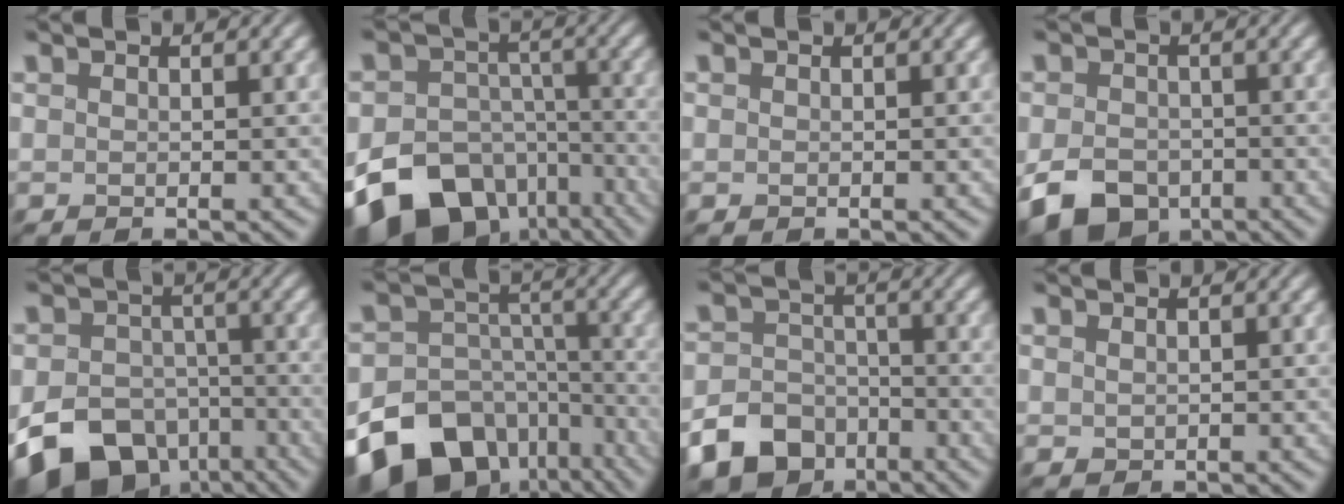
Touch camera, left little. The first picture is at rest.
{"total": 16.2, "force": [-9.9, 11.0, 6.6], "torque": [-0.129, -0.044, -0.157]}
{"total": 0.0}
{"total": 7.5, "force": [-4.1, 5.1, 3.7], "torque": [-0.066, -0.022, -0.082]}
{"total": 13.0, "force": [-7.8, 8.8, 5.6], "torque": [-0.099, -0.038, -0.134]}
{"total": 19.2, "force": [-12.3, 12.9, 7.0], "torque": [-0.144, -0.051, -0.188]}
{"total": 13.6, "force": [-8.8, 9.9, 3.1], "torque": [-0.046, -0.060, -0.169]}
{"total": 0.5, "force": [0.2, 0.5, 0.1], "torque": [-0.003, -0.002, 0.008]}